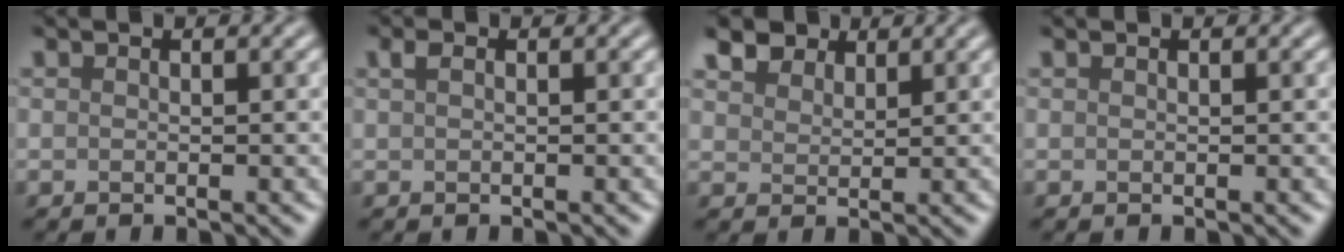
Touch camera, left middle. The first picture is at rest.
{"total": 0.9, "force": [0.4, 0.5, 0.7], "torque": [-0.017, 0.003, 0.007]}
{"total": 4.5, "force": [3.5, 2.3, 1.7], "torque": [-0.051, 0.001, 0.063]}
{"total": 0.0}